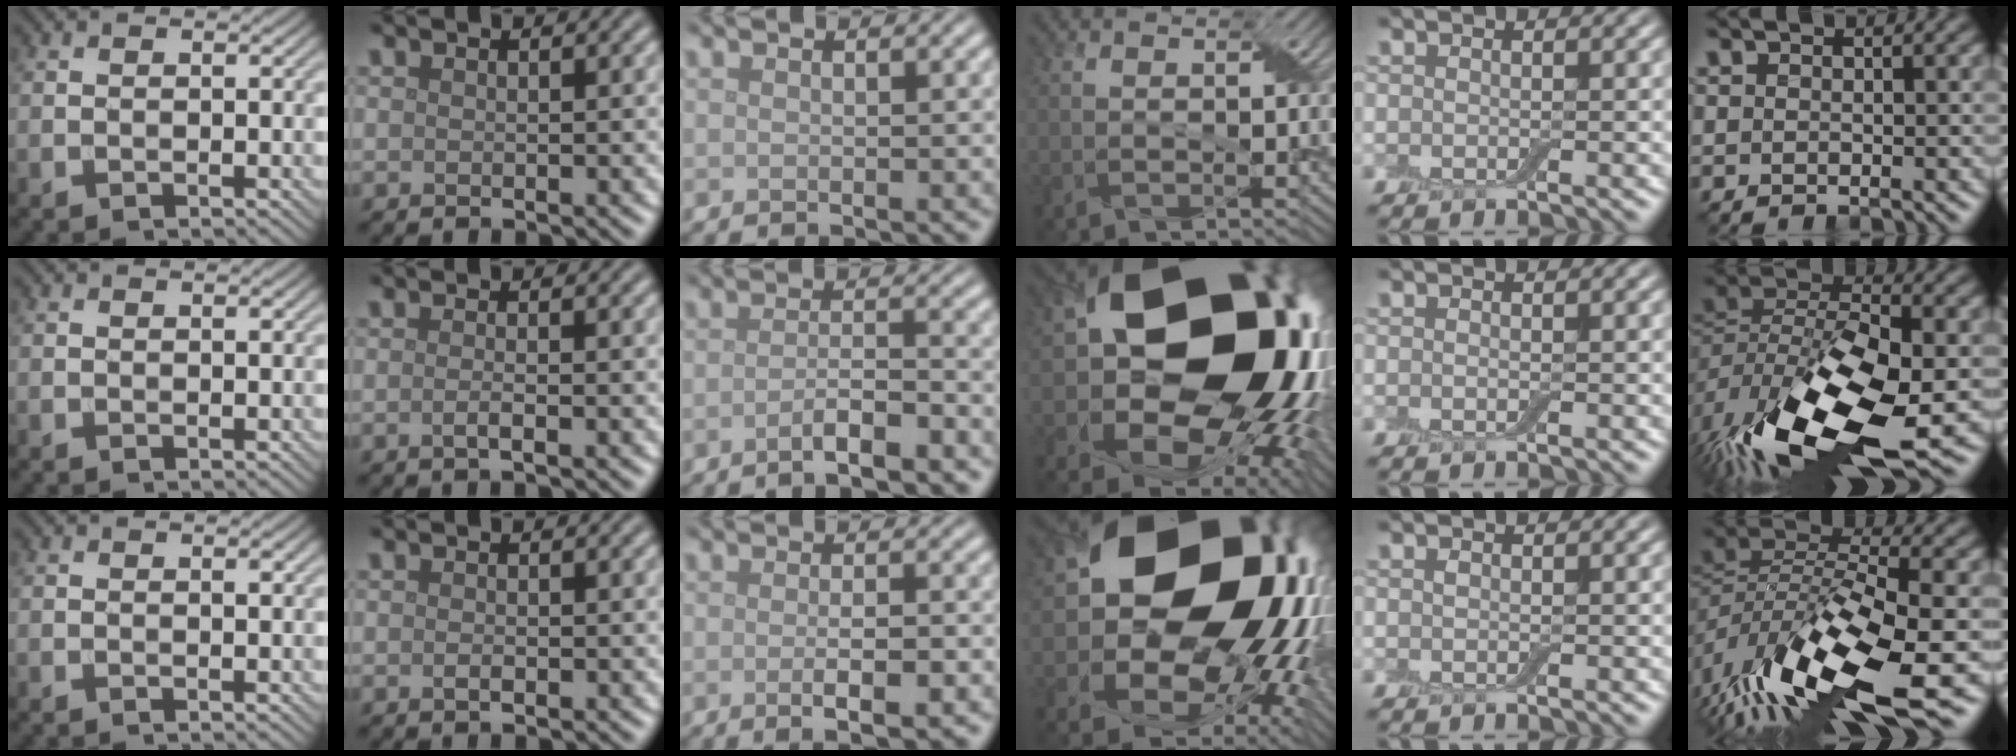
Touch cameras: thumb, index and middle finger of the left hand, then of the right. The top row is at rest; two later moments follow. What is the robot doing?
{"motion": "wrap", "object": "adhesive wrap"}